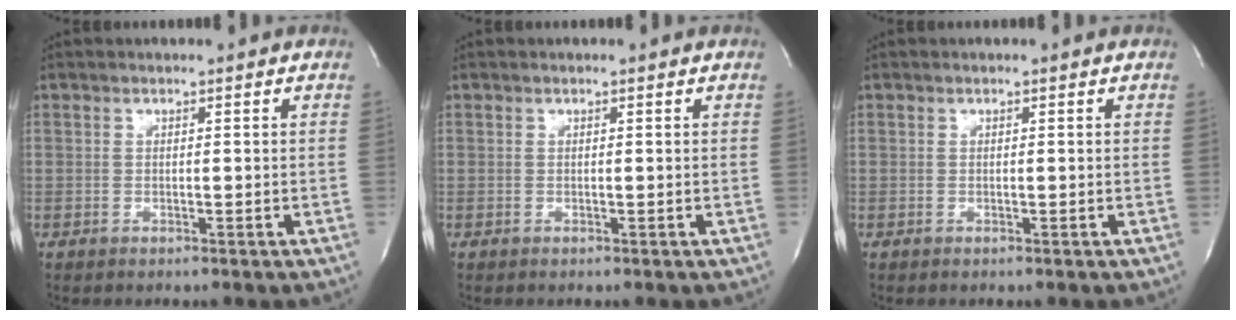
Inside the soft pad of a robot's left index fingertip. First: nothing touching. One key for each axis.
{"total": 0.0}
{"total": 0.0}